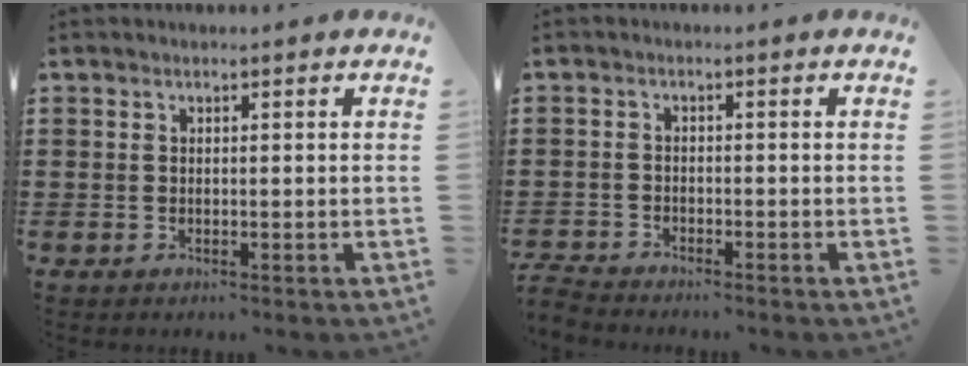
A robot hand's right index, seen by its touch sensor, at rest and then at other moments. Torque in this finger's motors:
{"motor_torque": [-2.14, 0.00, -1.05, -0.21]}